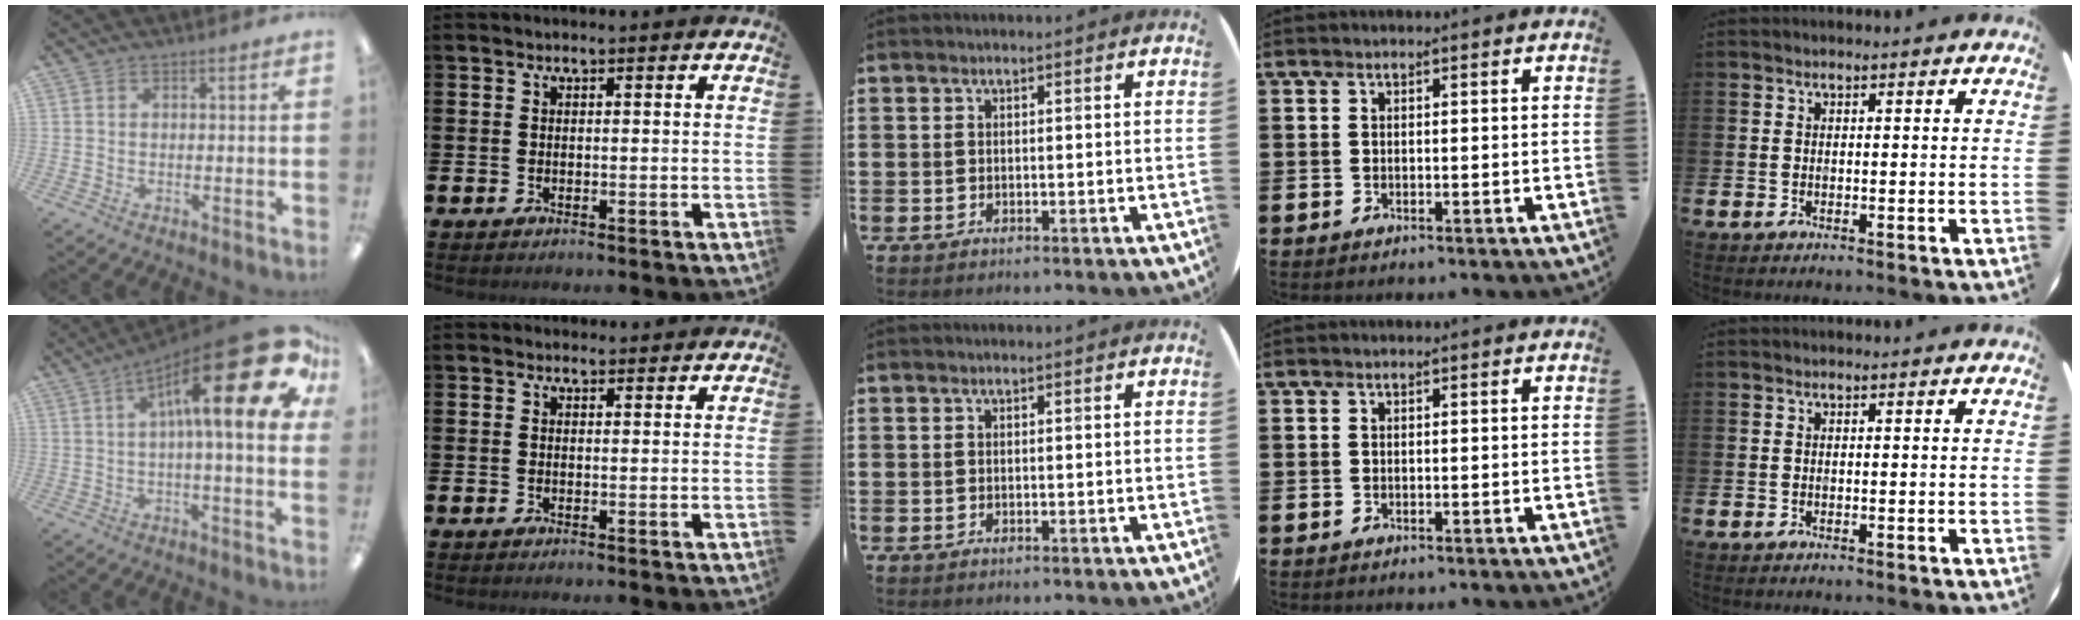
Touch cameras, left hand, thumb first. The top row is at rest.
{"thumb": {"total": 25.3, "force": [9.1, 6.5, 22.7], "torque": [-0.349, -0.053, 0.140]}, "index": {"total": 1.2, "force": [1.0, 0.6, 0.1], "torque": [0.015, -0.001, 0.015]}}